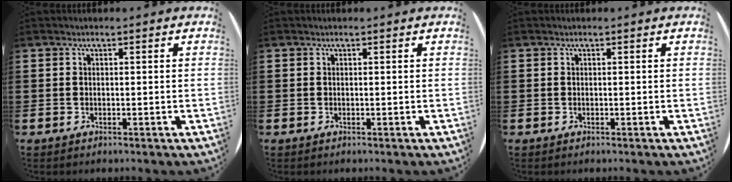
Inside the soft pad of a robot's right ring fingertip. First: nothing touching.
{"total": 0.0}
{"total": 0.0}